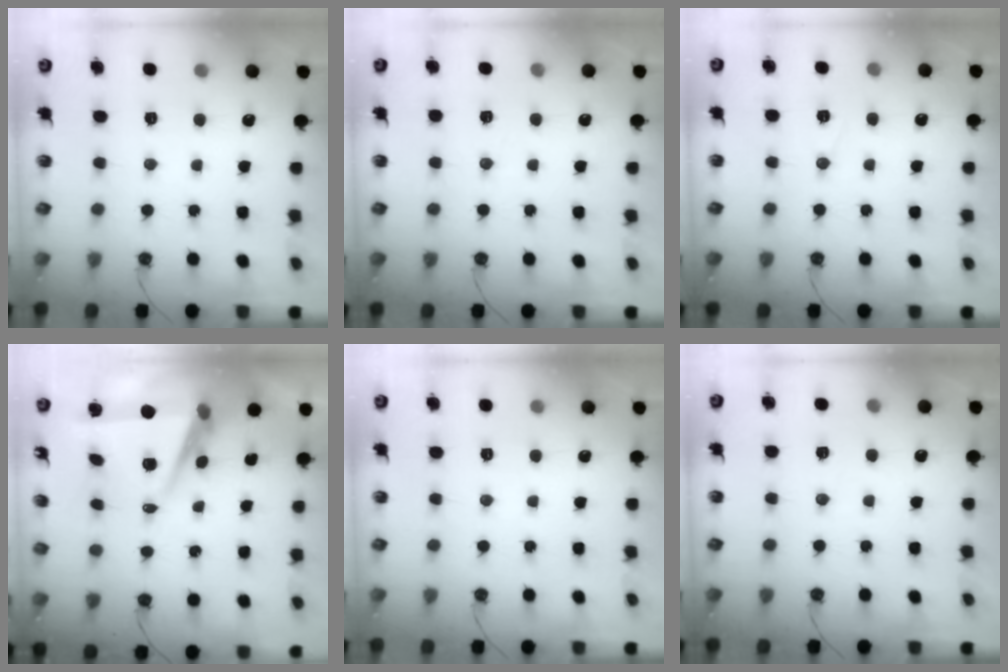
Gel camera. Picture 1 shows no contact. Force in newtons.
{"total": 3.8, "press": 3.0, "slide": 2.3}
{"total": 5.7, "press": 3.5, "slide": 4.4}
{"total": 7.2, "press": 5.8, "slide": 4.3}
{"total": 0.0}
{"total": 3.9, "press": 2.9, "slide": 2.6}